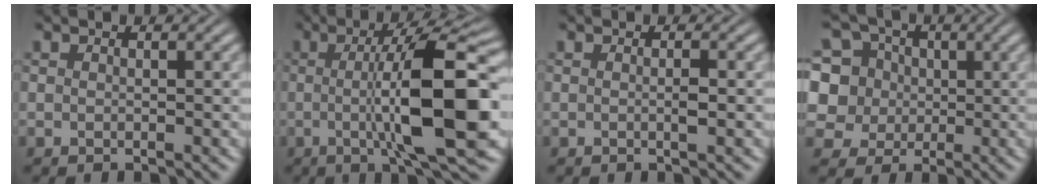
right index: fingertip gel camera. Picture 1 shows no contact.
{"total": 12.4, "force": [-0.3, 2.8, 12.1], "torque": [-0.169, 0.008, -0.002]}
{"total": 1.0, "force": [-0.2, 0.0, 1.0], "torque": [-0.012, 0.001, -0.008]}
{"total": 12.1, "force": [0.4, 11.2, 4.5], "torque": [-0.129, -0.044, 0.008]}